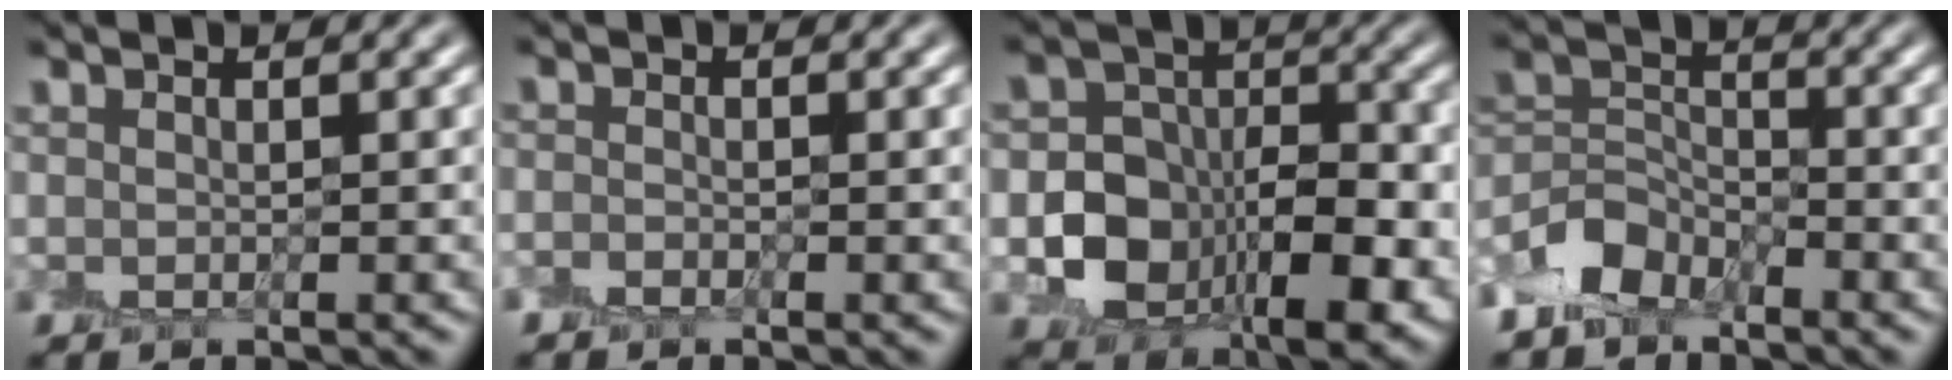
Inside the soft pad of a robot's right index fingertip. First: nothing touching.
{"total": 0.7, "force": [-0.6, 0.3, 0.2], "torque": [-0.004, 0.001, -0.011]}
{"total": 10.4, "force": [-2.5, 7.7, 6.6], "torque": [-0.097, -0.005, -0.045]}
{"total": 4.2, "force": [-3.0, 2.5, 1.4], "torque": [-0.029, 0.002, -0.064]}